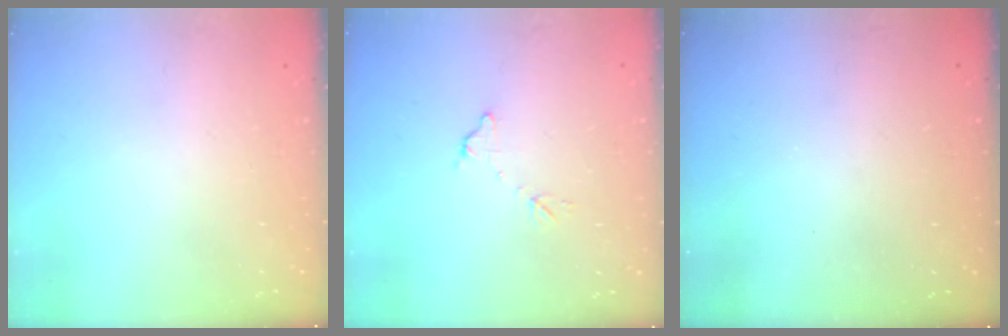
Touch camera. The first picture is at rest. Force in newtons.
{"total": 7.0, "press": 7.0, "slide": 0.4}
{"total": 3.2, "press": 3.2, "slide": 0.1}